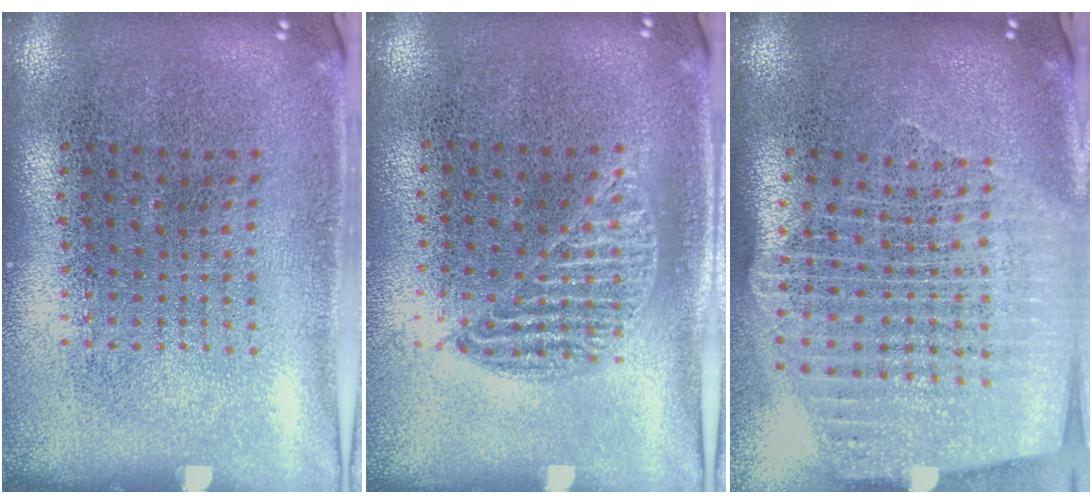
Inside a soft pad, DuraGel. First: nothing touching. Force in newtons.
{"total": 0.9, "press": 0.8, "slide": 0.4}
{"total": 2.7, "press": 2.3, "slide": 1.4}